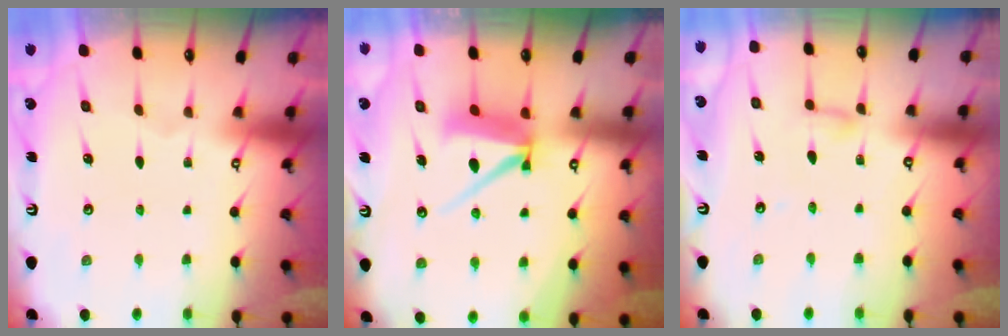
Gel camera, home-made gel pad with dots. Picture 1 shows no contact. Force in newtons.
{"total": 9.0, "press": 9.0, "slide": 1.0}
{"total": 3.7, "press": 3.7, "slide": 0.3}